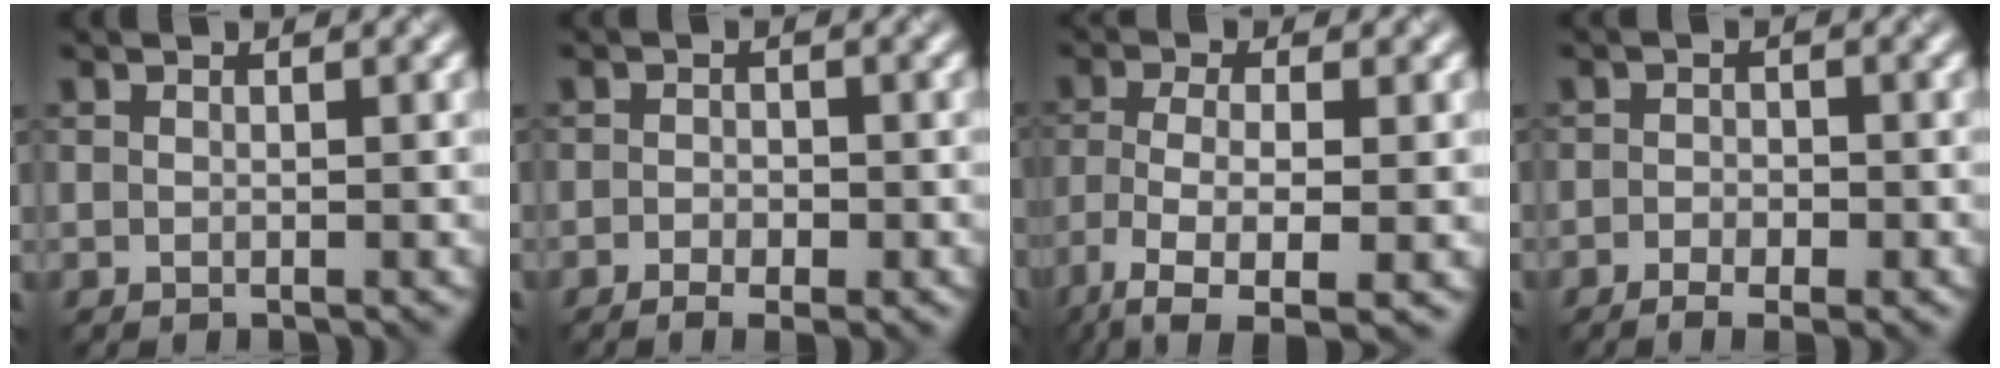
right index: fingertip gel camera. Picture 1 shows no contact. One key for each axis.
{"total": 3.0, "fx": -1.7, "fy": 1.3, "fz": 2.1, "tx": -0.027, "ty": 0.003, "tz": -0.013}
{"total": 6.4, "fx": -4.3, "fy": 1.7, "fz": 4.5, "tx": -0.101, "ty": -0.005, "tz": -0.078}
{"total": 3.7, "fx": -2.1, "fy": 1.6, "fz": 2.5, "tx": -0.034, "ty": 0.001, "tz": -0.019}